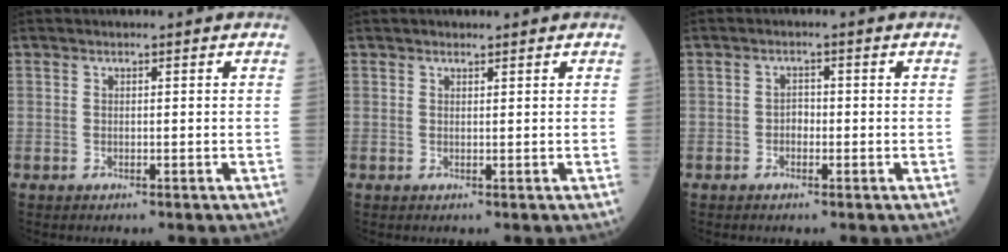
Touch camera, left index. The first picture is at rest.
{"total": 0.7, "force": [0.6, 0.2, 0.2], "torque": [-0.011, 0.002, 0.010]}
{"total": 1.5, "force": [-0.5, 1.0, 1.0], "torque": [-0.012, 0.005, -0.011]}